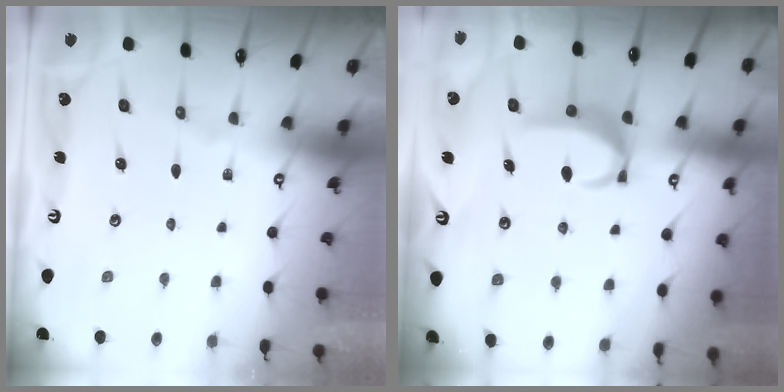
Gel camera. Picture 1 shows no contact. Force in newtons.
{"total": 5.1, "press": 5.1, "slide": 0.2}